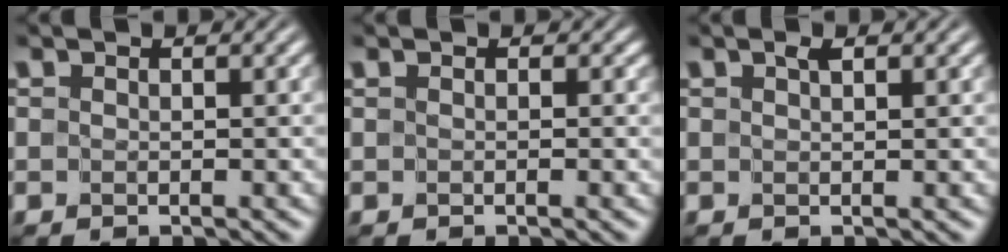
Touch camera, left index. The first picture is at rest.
{"total": 0.7, "force": [0.3, 0.6, 0.3], "torque": [0.002, 0.001, -0.003]}
{"total": 0.9, "force": [0.7, 0.3, 0.6], "torque": [-0.008, -0.001, 0.011]}